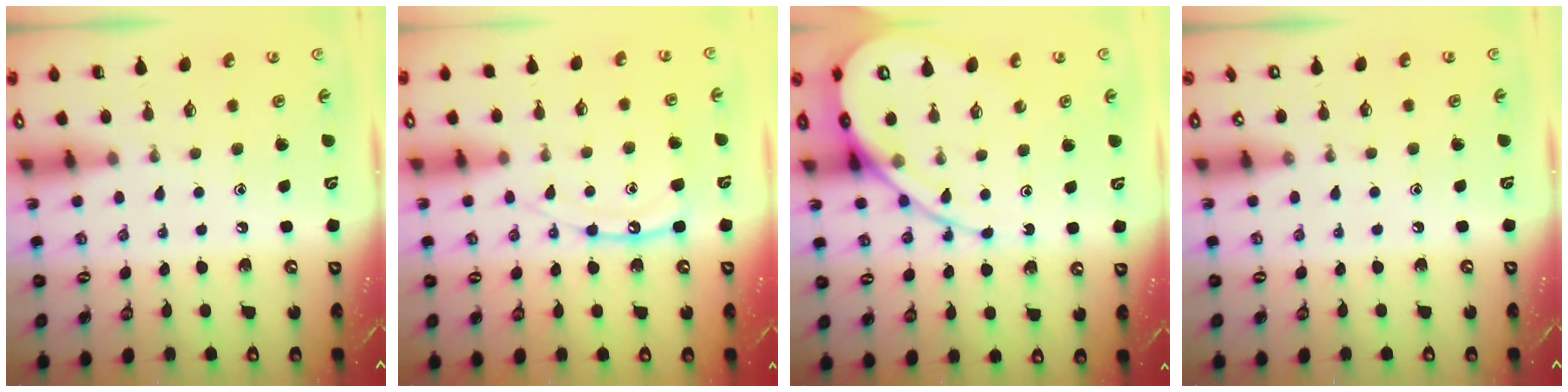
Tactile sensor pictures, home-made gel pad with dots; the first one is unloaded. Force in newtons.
{"total": 11.8, "press": 11.7, "slide": 1.1}
{"total": 13.7, "press": 13.6, "slide": 1.4}
{"total": 3.3, "press": 3.2, "slide": 0.5}